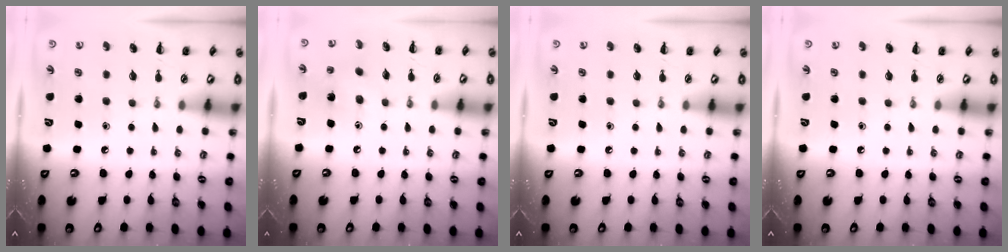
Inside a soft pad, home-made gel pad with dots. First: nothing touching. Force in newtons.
{"total": 3.1, "press": 3.0, "slide": 0.7}
{"total": 0.0}
{"total": 0.0}